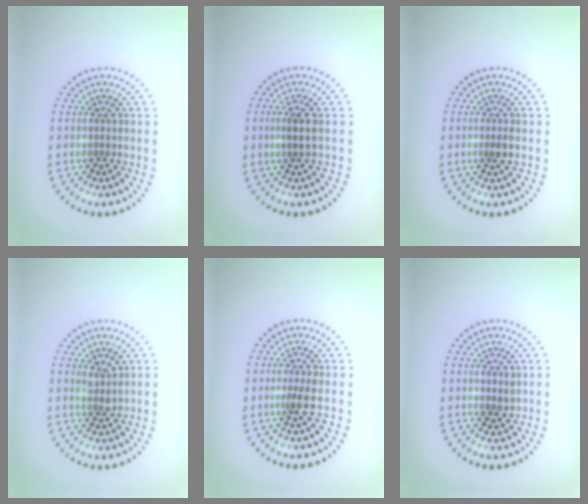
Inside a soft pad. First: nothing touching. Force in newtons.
{"total": 1.3, "press": 0.9, "slide": 0.9}
{"total": 1.3, "press": 1.1, "slide": 0.7}
{"total": 1.3, "press": 1.2, "slide": 0.6}
{"total": 1.2, "press": 0.7, "slide": 1.0}
{"total": 0.8, "press": 0.8, "slide": 0.2}